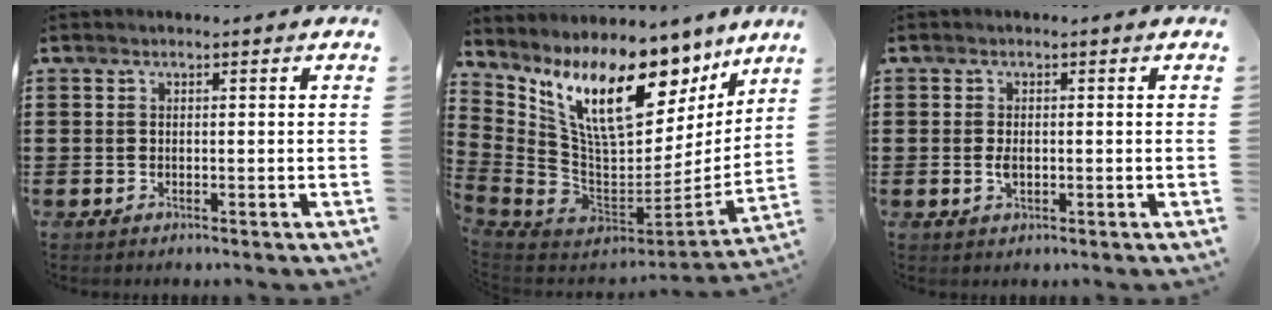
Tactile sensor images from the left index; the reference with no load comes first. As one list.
[{"total": 15.1, "force": [9.6, 6.1, 10.0], "torque": [-0.207, -0.065, 0.170]}, {"total": 2.0, "force": [-0.1, 1.0, 1.7], "torque": [-0.041, -0.002, -0.005]}]